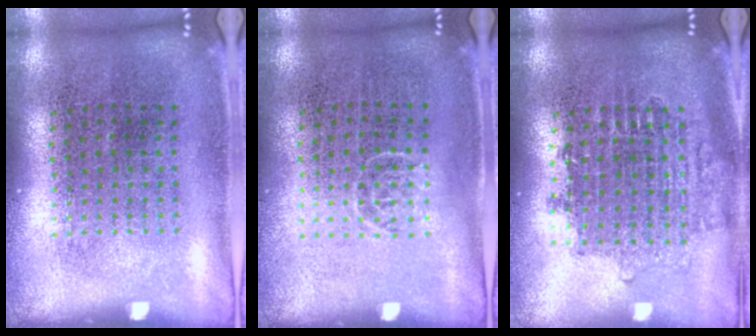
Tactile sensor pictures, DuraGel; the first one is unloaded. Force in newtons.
{"total": 0.7, "press": 0.5, "slide": 0.5}
{"total": 1.6, "press": 1.3, "slide": 0.9}